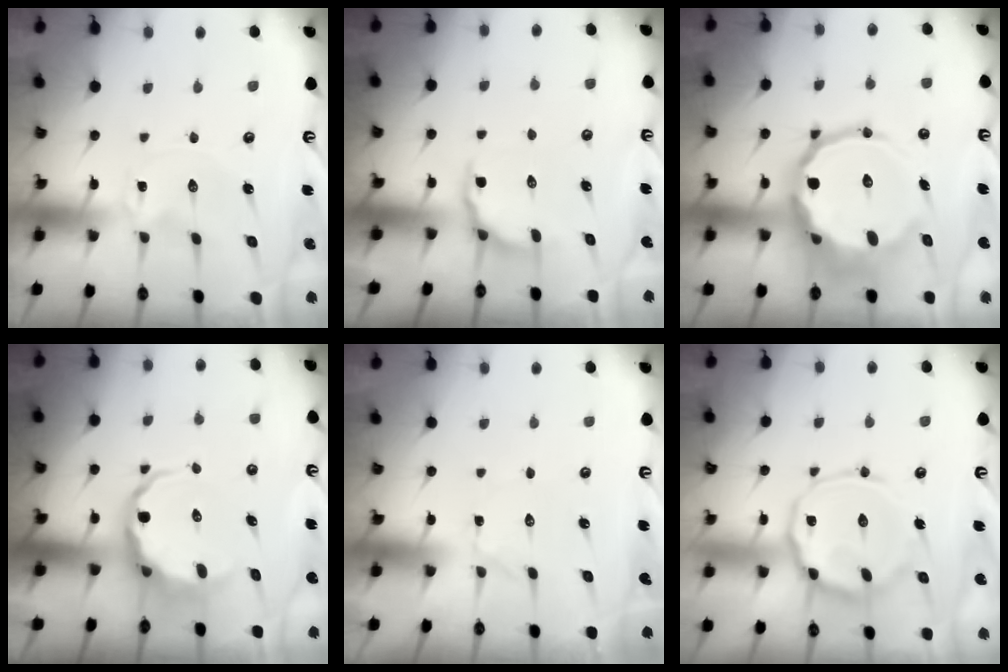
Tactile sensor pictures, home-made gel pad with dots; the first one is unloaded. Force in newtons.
{"total": 3.7, "press": 3.0, "slide": 2.1}
{"total": 18.5, "press": 18.1, "slide": 3.7}
{"total": 7.7, "press": 7.5, "slide": 1.9}
{"total": 1.4, "press": 1.4, "slide": 0.3}
{"total": 14.3, "press": 14.2, "slide": 1.0}